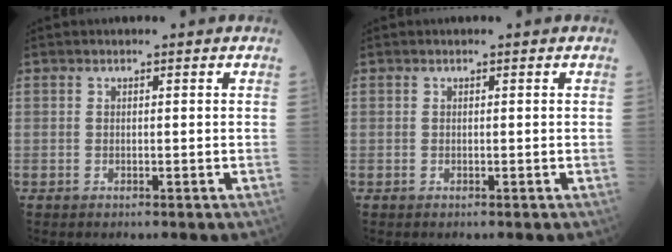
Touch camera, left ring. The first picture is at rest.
{"total": 0.0}